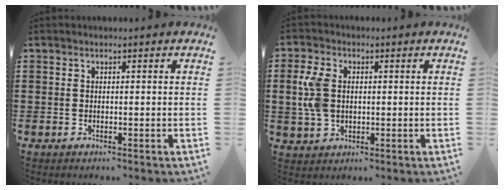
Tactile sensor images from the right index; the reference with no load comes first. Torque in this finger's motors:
{"motor_torque": [0.26, 0.11, 0.20, 0.14]}